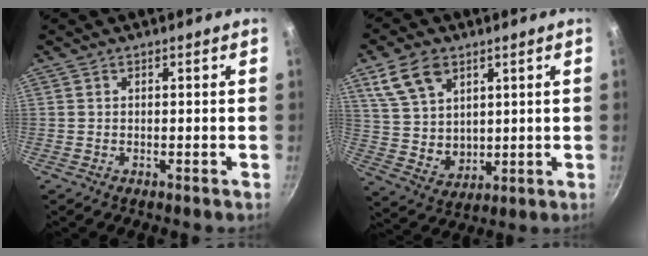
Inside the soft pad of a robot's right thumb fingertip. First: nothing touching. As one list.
[{"total": 11.8, "force": [5.6, 8.0, 6.5], "torque": [-0.098, -0.021, 0.123]}]